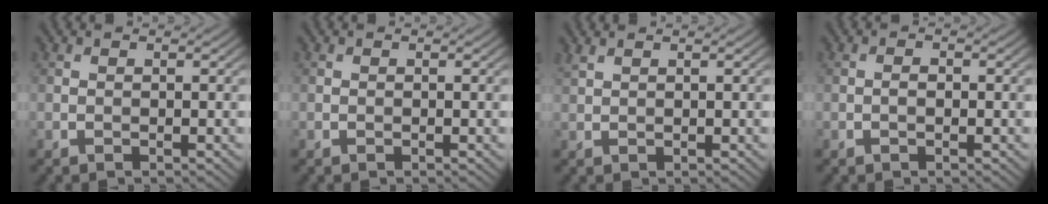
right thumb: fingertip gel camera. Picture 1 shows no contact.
{"total": 0.0}
{"total": 1.2, "force": [1.1, 0.1, 0.5], "torque": [-0.018, 0.005, 0.026]}
{"total": 1.0, "force": [-0.2, 0.5, 0.9], "torque": [-0.015, 0.004, -0.006]}